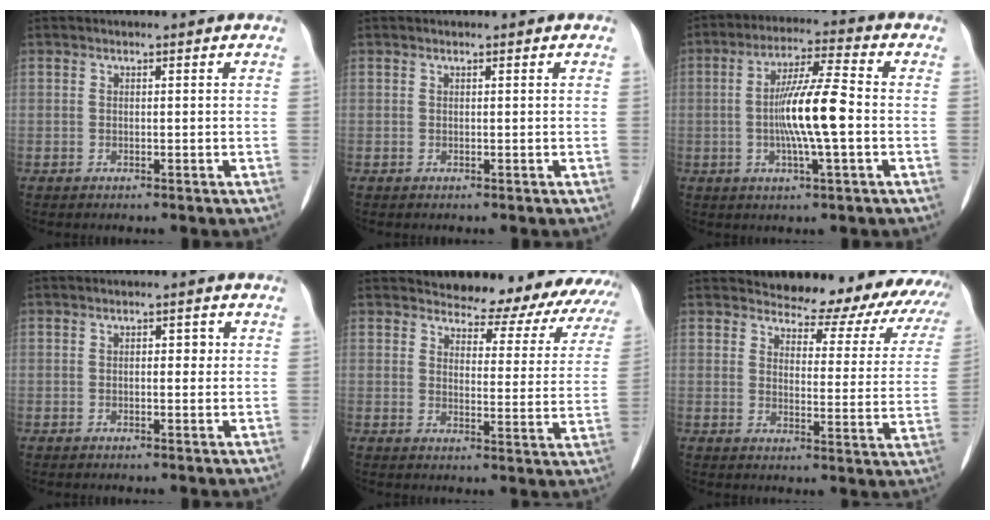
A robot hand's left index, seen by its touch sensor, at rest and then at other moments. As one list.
[{"total": 0.0}, {"total": 10.1, "force": [-1.1, 0.6, 10.0], "torque": [-0.190, 0.001, -0.028]}, {"total": 2.0, "force": [0.2, 1.0, 1.7], "torque": [-0.025, 0.009, 0.003]}, {"total": 16.9, "force": [16.2, 4.0, 3.0], "torque": [-0.005, -0.051, 0.164]}, {"total": 18.9, "force": [17.9, 4.8, 3.8], "torque": [-0.015, -0.064, 0.183]}]